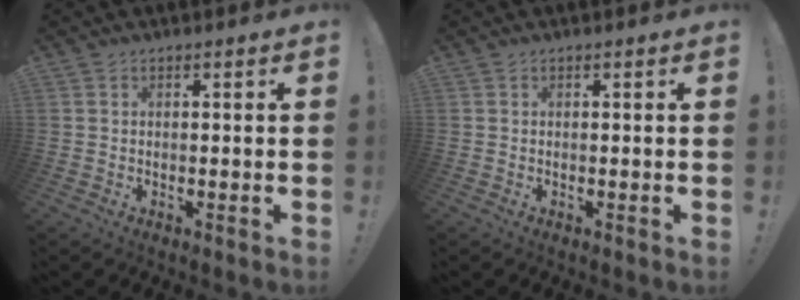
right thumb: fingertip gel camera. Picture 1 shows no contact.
{"total": 0.0}